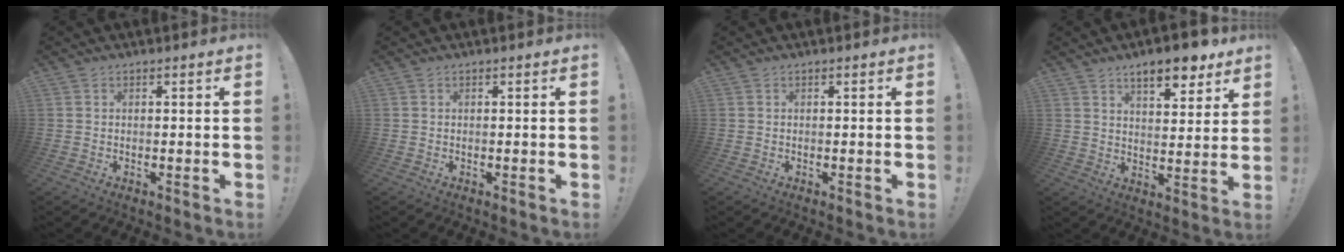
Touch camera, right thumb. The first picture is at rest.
{"total": 0.0}
{"total": 0.0}
{"total": 10.5, "force": [7.5, 3.3, 6.6], "torque": [-0.090, -0.044, 0.127]}